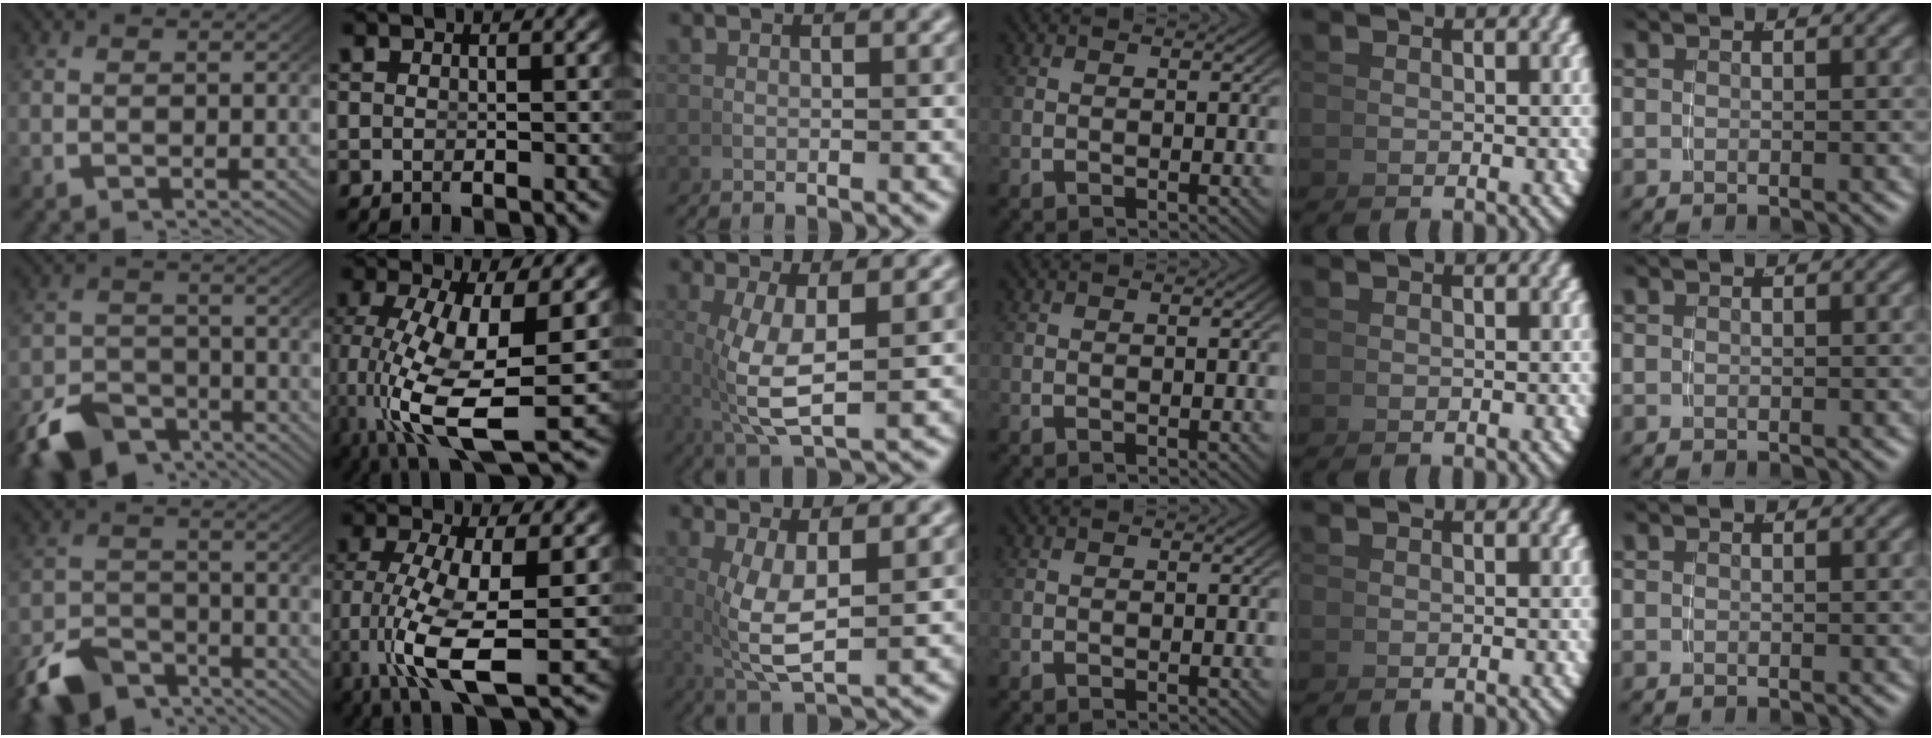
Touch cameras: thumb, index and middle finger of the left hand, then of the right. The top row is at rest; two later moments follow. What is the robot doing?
{"motion": "grasp_and_lifting", "object": "calculator"}